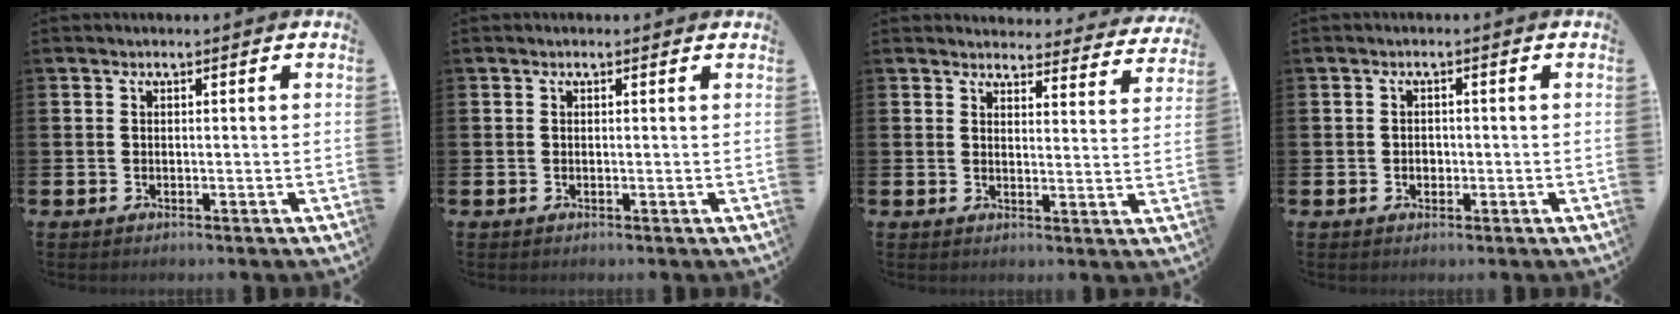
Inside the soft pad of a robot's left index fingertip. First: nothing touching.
{"total": 0.0}
{"total": 3.6, "force": [3.5, 0.7, 0.1], "torque": [-0.001, -0.030, 0.059]}
{"total": 1.3, "force": [-0.3, 1.1, 0.7], "torque": [-0.002, 0.001, -0.010]}